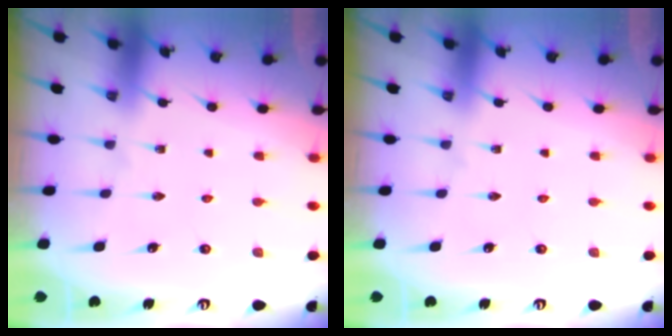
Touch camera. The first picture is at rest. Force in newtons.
{"total": 0.0}